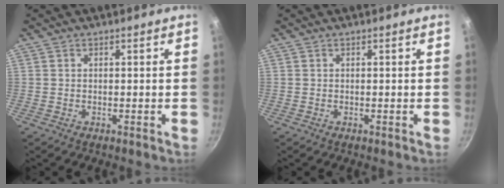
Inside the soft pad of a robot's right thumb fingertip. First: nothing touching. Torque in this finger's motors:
{"motor_torque": [0.00, 0.00, 0.01, 0.01, 0.01]}